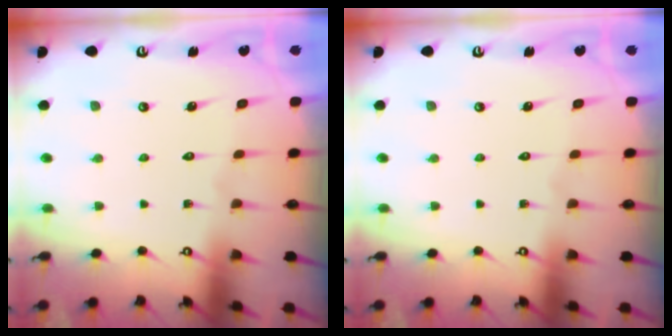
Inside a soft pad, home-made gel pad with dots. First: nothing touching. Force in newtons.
{"total": 0.0}